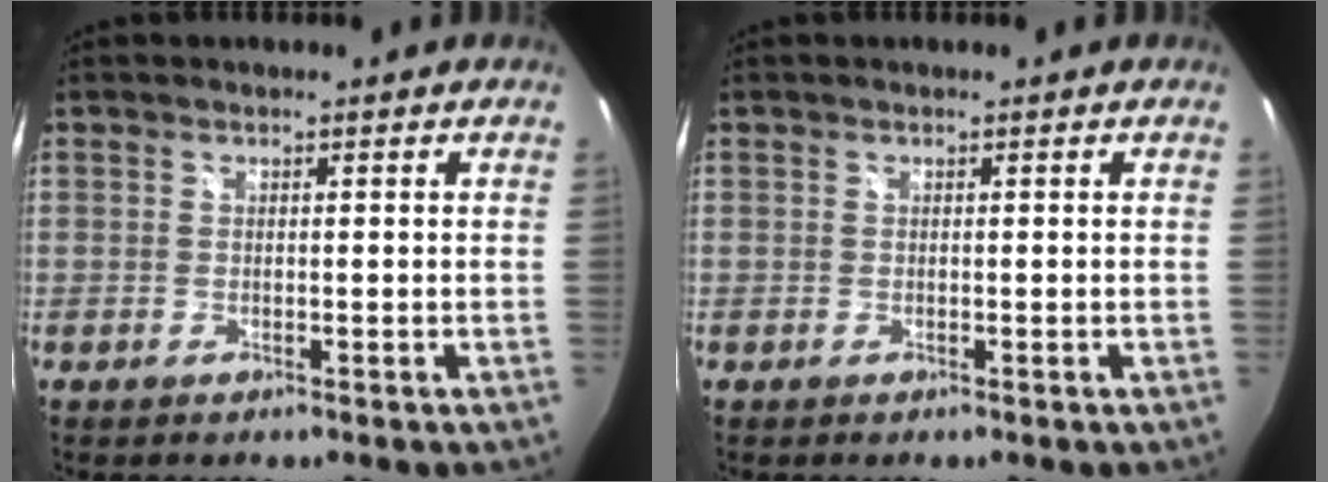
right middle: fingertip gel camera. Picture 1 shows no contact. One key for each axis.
{"total": 0.0}